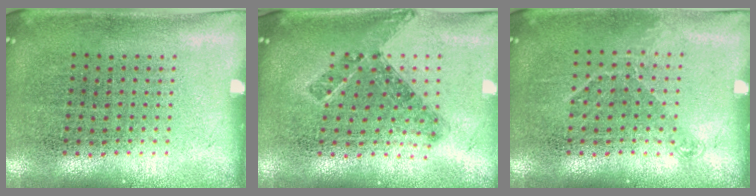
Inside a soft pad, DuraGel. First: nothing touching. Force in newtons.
{"total": 0.8, "press": 0.8, "slide": 0.3}
{"total": 1.1, "press": 0.8, "slide": 0.6}